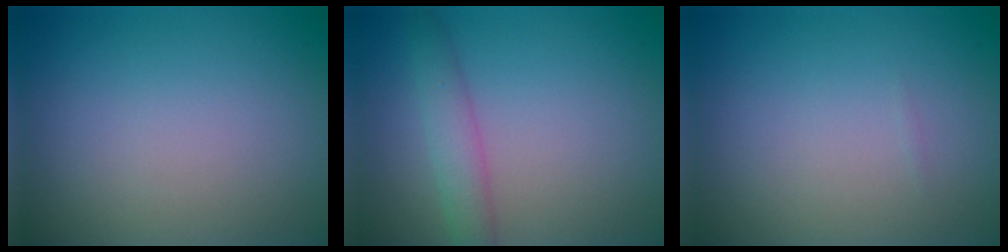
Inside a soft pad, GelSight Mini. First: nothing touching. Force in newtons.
{"total": 2.8, "press": 2.8, "slide": 0.1}
{"total": 0.0}